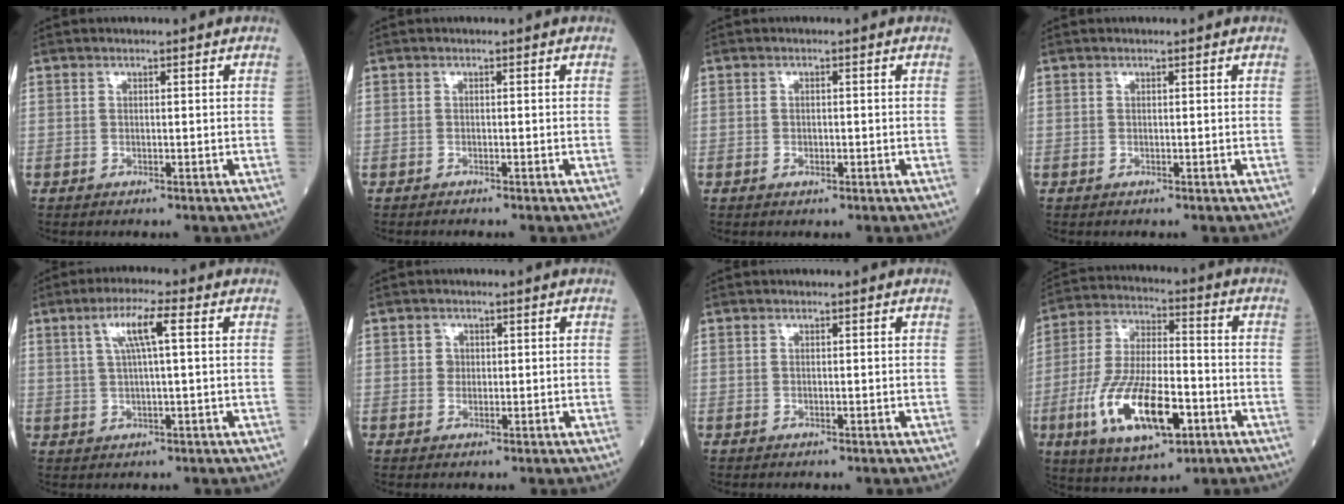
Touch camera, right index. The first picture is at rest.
{"total": 0.7, "force": [-0.6, -0.1, 0.2], "torque": [-0.001, 0.001, -0.011]}
{"total": 1.0, "force": [-0.5, 0.6, 0.7], "torque": [-0.012, 0.001, -0.007]}
{"total": 0.0}
{"total": 5.8, "force": [1.8, 0.2, 5.5], "torque": [-0.104, 0.011, 0.034]}
{"total": 1.5, "force": [0.3, 1.4, 0.4], "torque": [-0.004, 0.001, 0.003]}
{"total": 0.0}
{"total": 16.6, "force": [-6.2, 5.3, 14.4], "torque": [-0.292, -0.009, -0.103]}